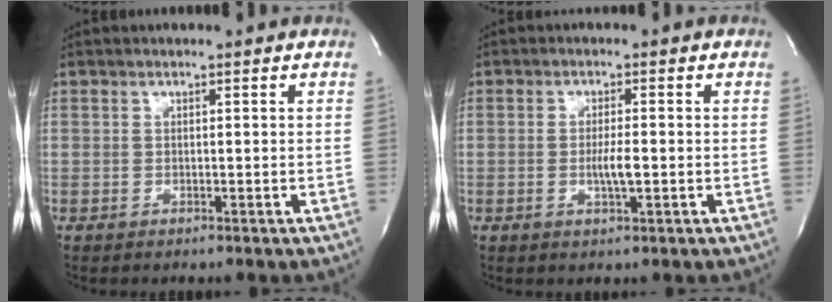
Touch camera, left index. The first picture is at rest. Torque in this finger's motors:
{"motor_torque": [0.02, 0.01, 0.06, 0.02]}